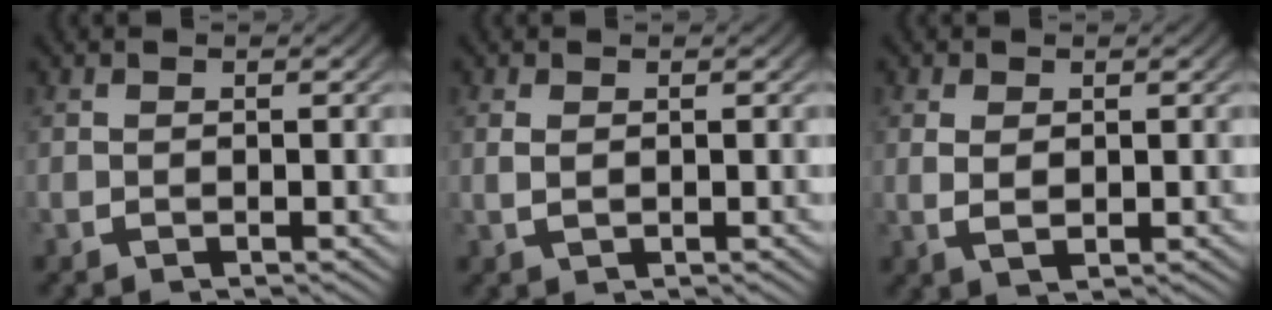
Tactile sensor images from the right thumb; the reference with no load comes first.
{"total": 0.9, "force": [0.3, 0.4, 0.7], "torque": [-0.021, -0.005, 0.012]}
{"total": 1.7, "force": [0.4, 0.9, 1.4], "torque": [-0.033, -0.010, 0.017]}